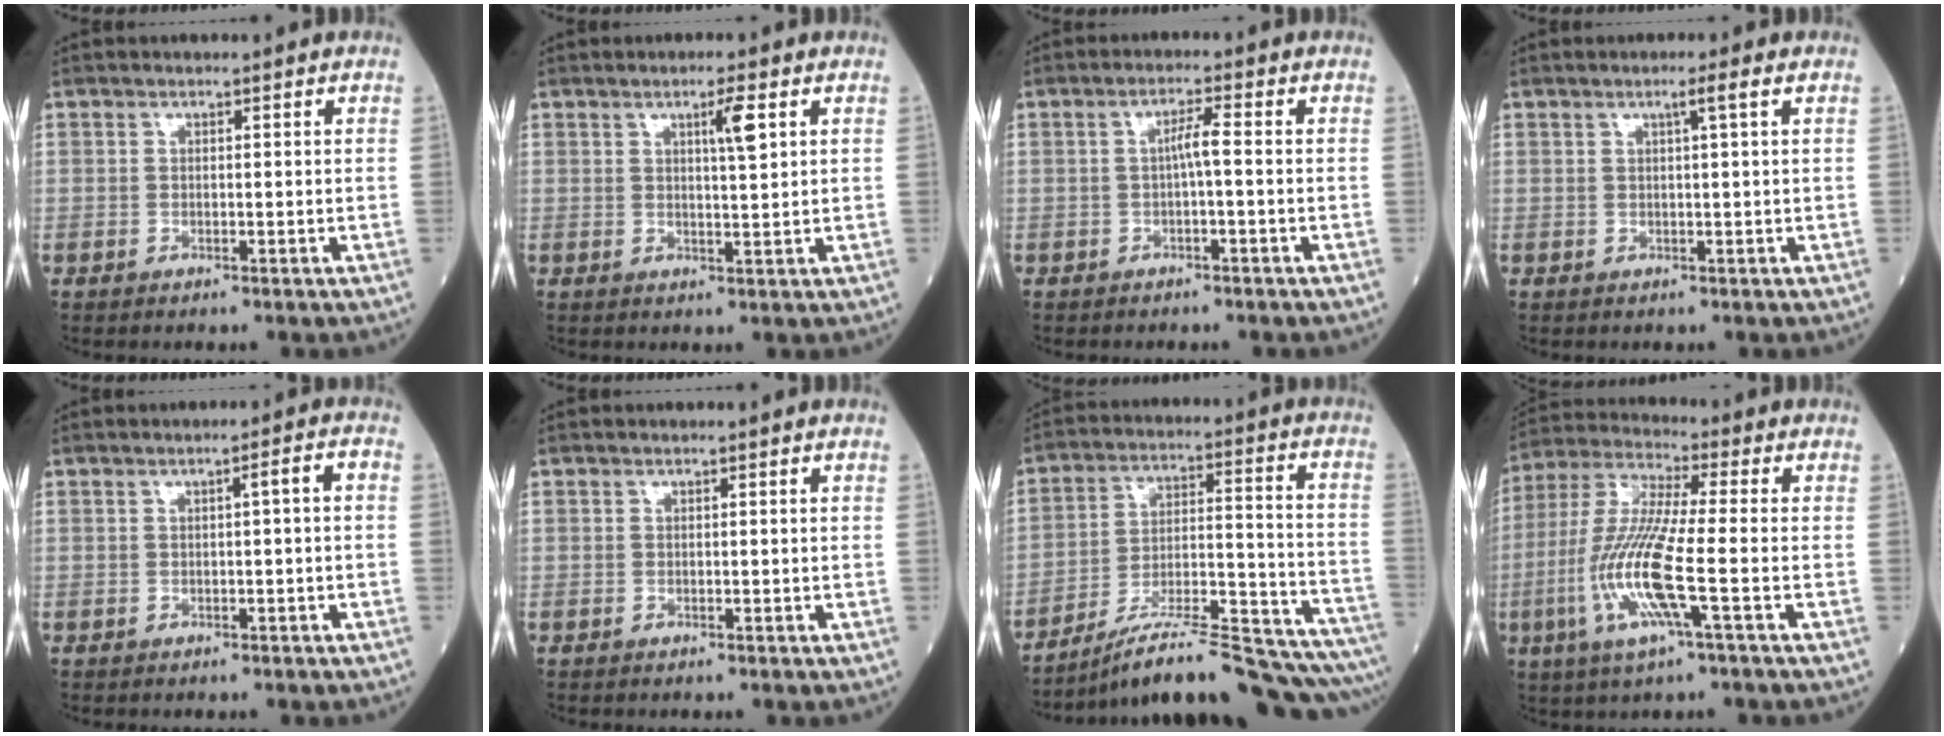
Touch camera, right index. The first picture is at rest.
{"total": 3.6, "force": [1.6, 0.1, 3.2], "torque": [-0.051, -0.001, 0.024]}
{"total": 2.5, "force": [-0.2, 0.0, 2.5], "torque": [-0.041, 0.003, -0.005]}
{"total": 1.9, "force": [0.8, -0.6, 1.6], "torque": [-0.028, -0.001, 0.014]}
{"total": 2.1, "force": [-0.1, 0.0, 2.1], "torque": [-0.029, 0.005, 0.000]}
{"total": 0.0}
{"total": 24.0, "force": [-21.5, 0.1, 10.7], "torque": [-0.109, 0.010, -0.315]}
{"total": 13.1, "force": [-3.5, 0.4, 12.6], "torque": [-0.272, -0.011, -0.077]}